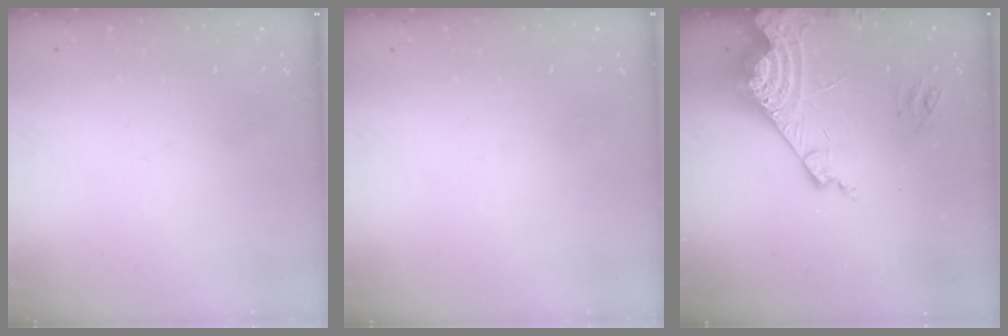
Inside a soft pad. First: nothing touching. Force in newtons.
{"total": 0.0}
{"total": 14.9, "press": 14.8, "slide": 1.5}